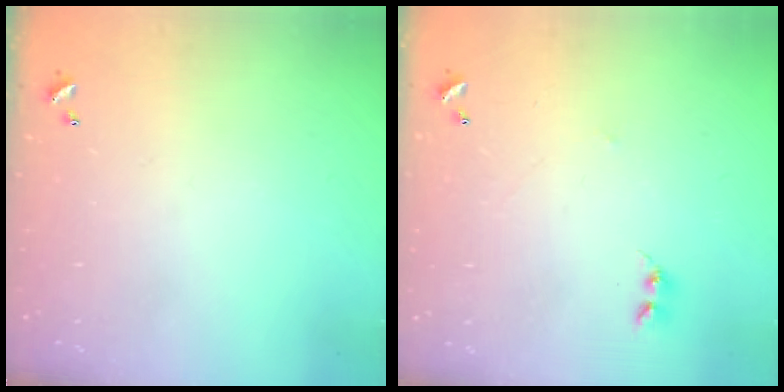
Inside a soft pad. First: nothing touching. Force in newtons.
{"total": 2.5, "press": 2.4, "slide": 0.4}